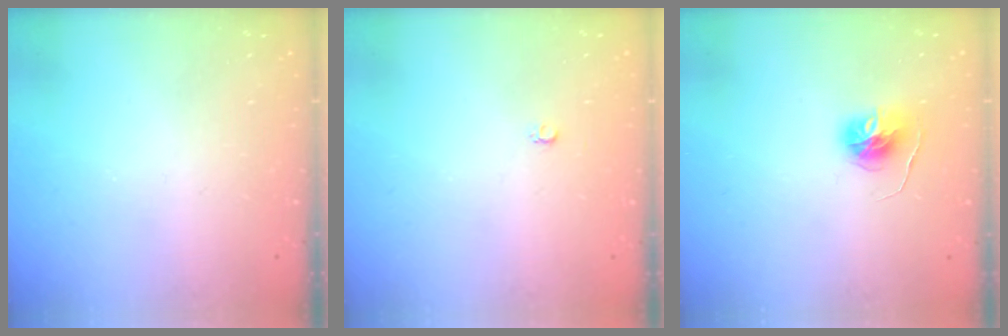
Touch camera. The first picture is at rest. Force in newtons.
{"total": 2.6, "press": 2.6, "slide": 0.3}
{"total": 6.4, "press": 6.4, "slide": 0.6}